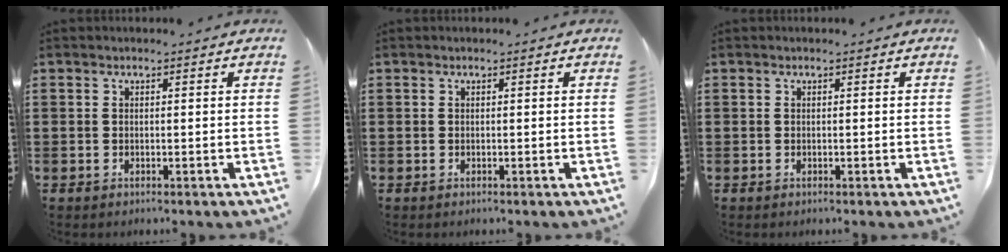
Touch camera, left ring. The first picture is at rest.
{"total": 0.0}
{"total": 0.0}